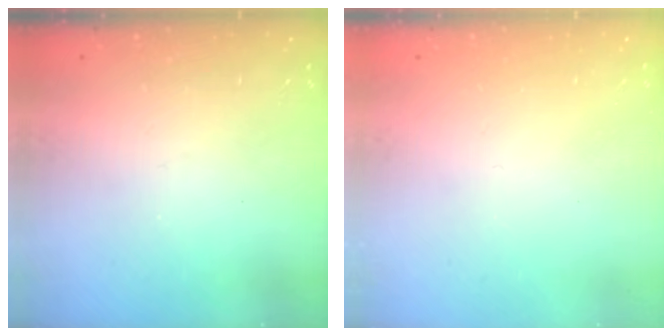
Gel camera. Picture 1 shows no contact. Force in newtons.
{"total": 0.0}